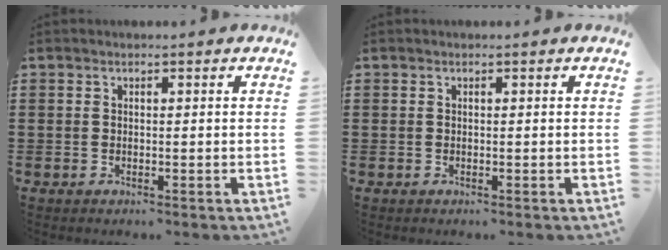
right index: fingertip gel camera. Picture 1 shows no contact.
{"total": 0.0}